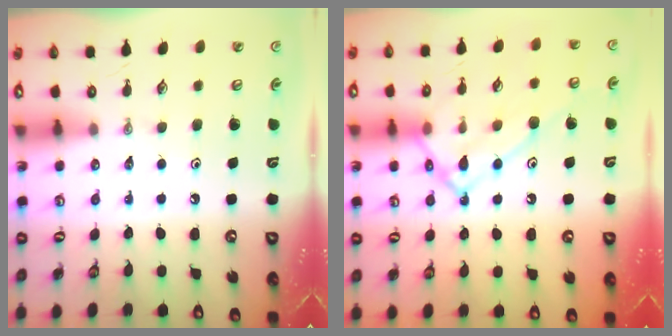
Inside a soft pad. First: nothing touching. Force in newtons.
{"total": 15.2, "press": 15.2, "slide": 1.2}